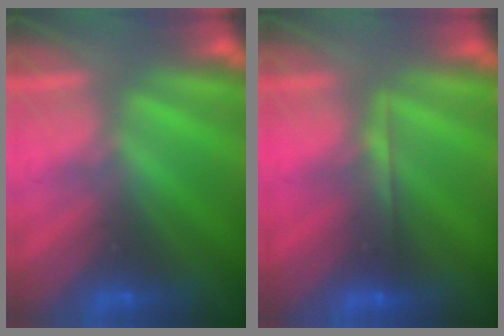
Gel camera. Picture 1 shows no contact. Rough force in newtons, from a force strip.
{"total": 1.8}